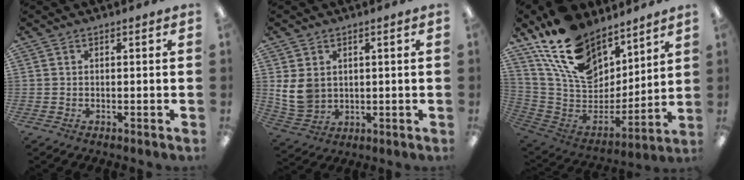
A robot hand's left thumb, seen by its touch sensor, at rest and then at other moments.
{"total": 7.5, "force": [1.8, 6.0, 4.1], "torque": [-0.102, -0.001, 0.036]}
{"total": 19.5, "force": [12.7, 11.4, 9.3], "torque": [-0.181, -0.076, 0.239]}